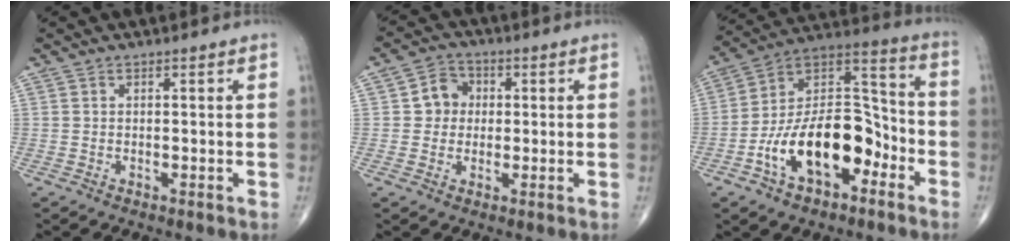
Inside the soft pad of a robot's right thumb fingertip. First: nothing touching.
{"total": 5.6, "force": [0.5, 5.1, 2.2], "torque": [-0.009, 0.009, -0.001]}
{"total": 19.8, "force": [-7.7, 11.0, 14.6], "torque": [-0.217, 0.074, -0.133]}